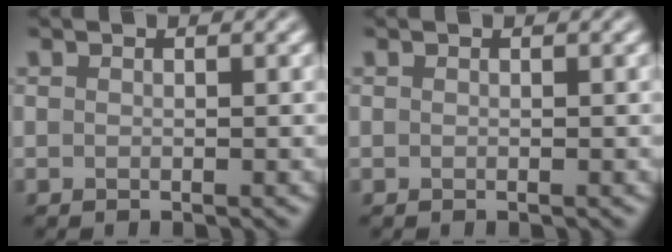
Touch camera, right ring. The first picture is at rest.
{"total": 0.0}